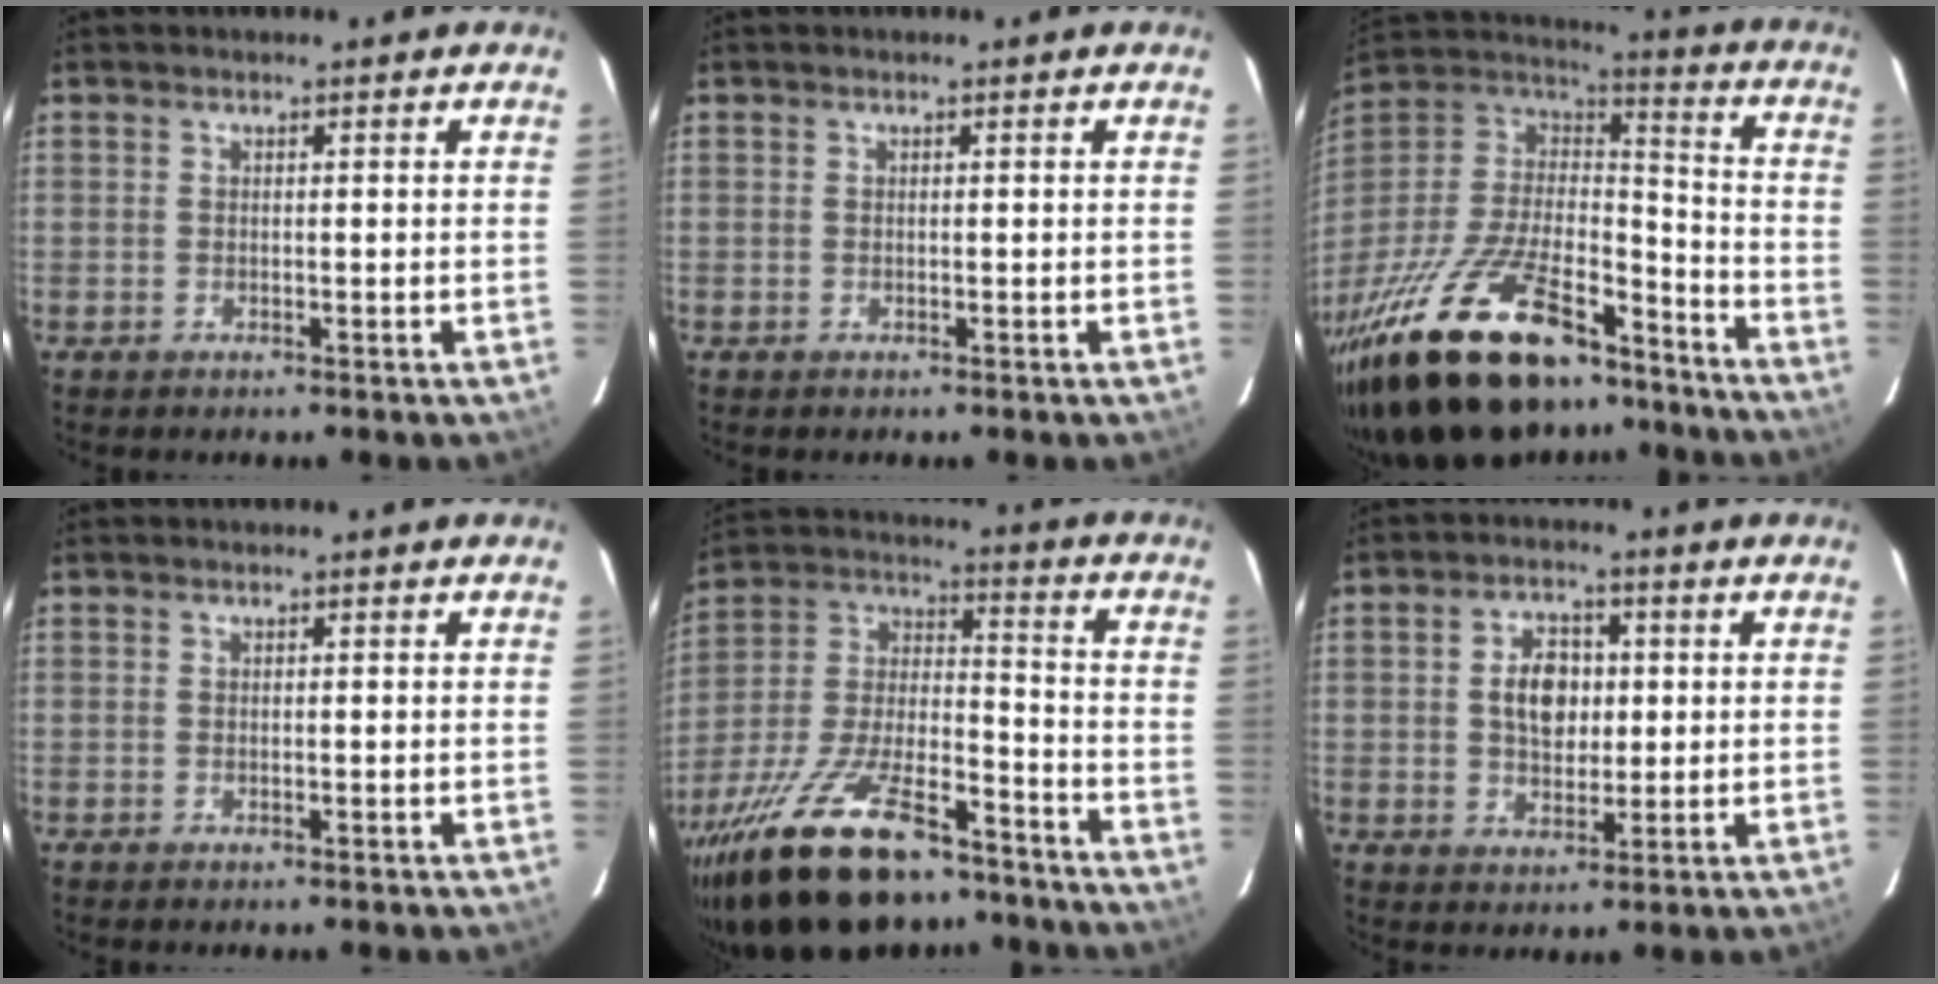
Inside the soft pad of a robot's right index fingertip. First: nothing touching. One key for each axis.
{"total": 0.0}
{"total": 35.7, "fx": -25.2, "fy": 14.5, "fz": 20.8, "tx": -0.421, "ty": -0.024, "tz": -0.392}
{"total": 0.0}
{"total": 26.5, "fx": -18.8, "fy": 10.0, "fz": 15.8, "tx": -0.311, "ty": -0.017, "tz": -0.302}
{"total": 7.1, "fx": 0.8, "fy": 4.9, "fz": 5.1, "tx": -0.087, "ty": 0.013, "tz": 0.017}